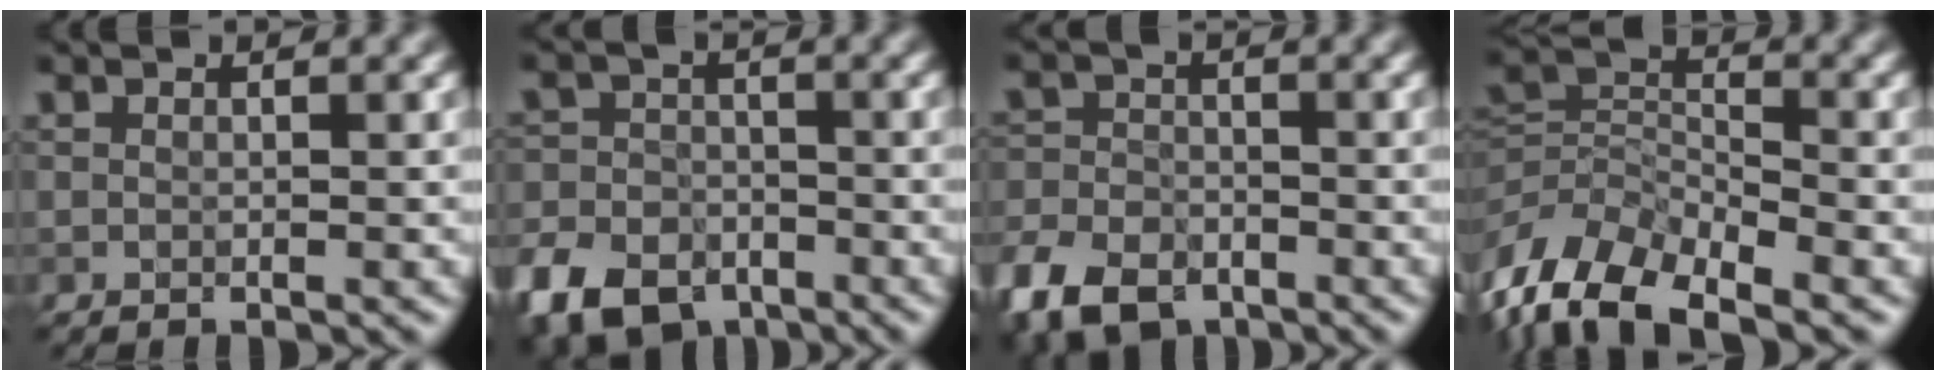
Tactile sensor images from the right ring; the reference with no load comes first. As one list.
[{"total": 8.0, "force": [-4.9, 5.2, 3.4], "torque": [-0.074, -0.021, -0.101]}, {"total": 7.5, "force": [-4.9, 4.4, 3.5], "torque": [-0.081, -0.021, -0.104]}, {"total": 8.5, "force": [-5.3, 4.2, 5.0], "torque": [-0.095, -0.006, -0.112]}]